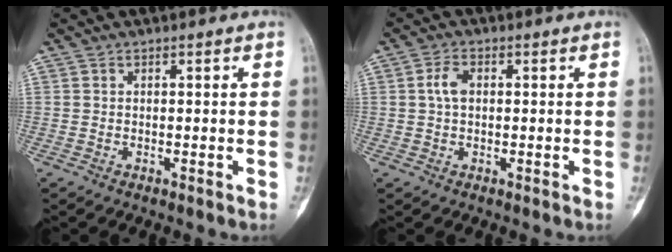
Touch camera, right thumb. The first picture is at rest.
{"total": 3.2, "force": [0.4, 2.0, 2.5], "torque": [-0.054, 0.006, 0.005]}